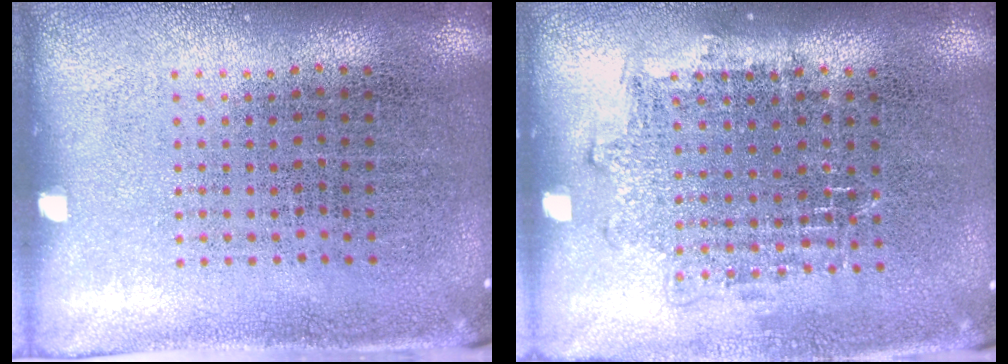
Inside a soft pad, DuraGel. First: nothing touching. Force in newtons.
{"total": 1.3, "press": 1.1, "slide": 0.7}